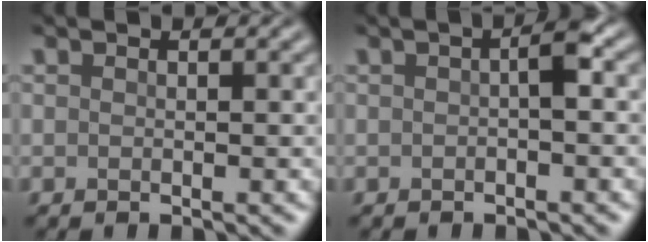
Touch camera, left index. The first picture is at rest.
{"total": 1.7, "force": [-0.3, 0.3, 1.6], "torque": [-0.031, 0.007, -0.003]}